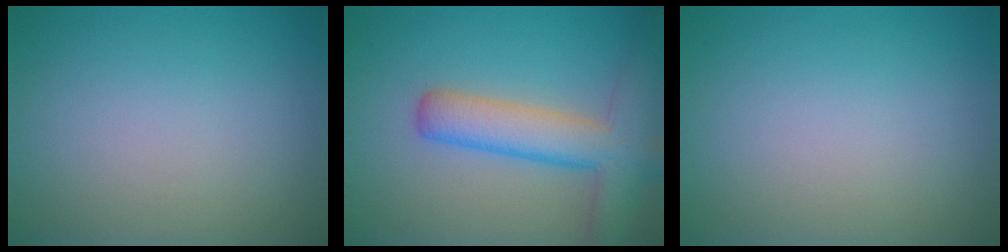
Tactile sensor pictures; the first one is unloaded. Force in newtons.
{"total": 6.2, "press": 6.1, "slide": 0.3}
{"total": 0.0}